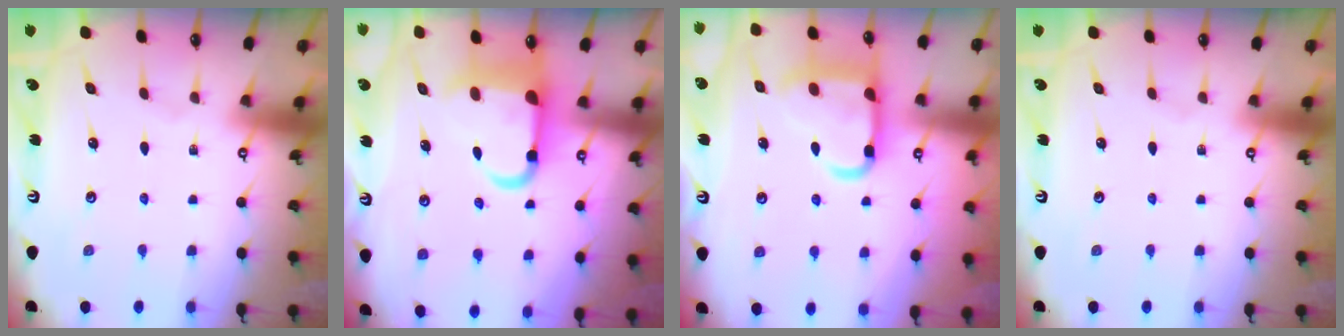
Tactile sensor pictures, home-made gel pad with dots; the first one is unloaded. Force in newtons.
{"total": 8.9, "press": 8.5, "slide": 2.5}
{"total": 13.5, "press": 13.4, "slide": 1.1}
{"total": 0.0}